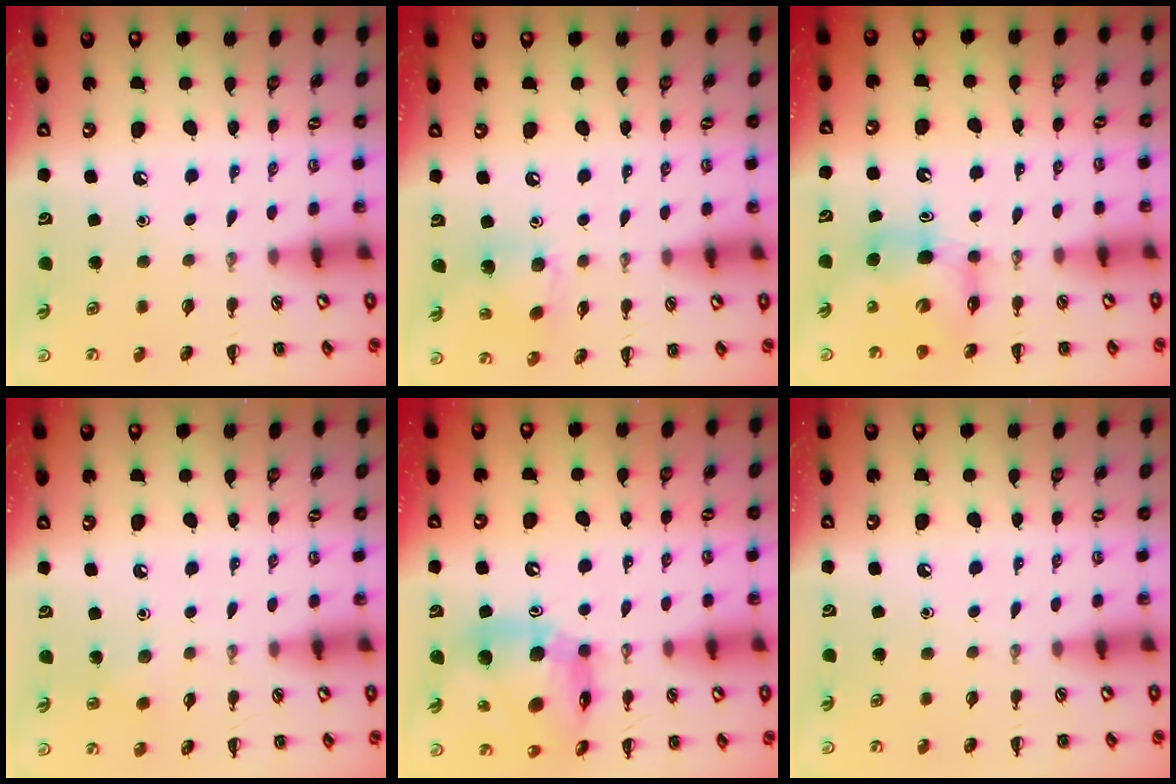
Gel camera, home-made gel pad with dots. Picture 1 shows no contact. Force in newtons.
{"total": 6.9, "press": 6.9, "slide": 0.6}
{"total": 7.1, "press": 7.1, "slide": 0.5}
{"total": 3.8, "press": 3.6, "slide": 1.1}
{"total": 14.8, "press": 14.3, "slide": 4.1}
{"total": 0.0}